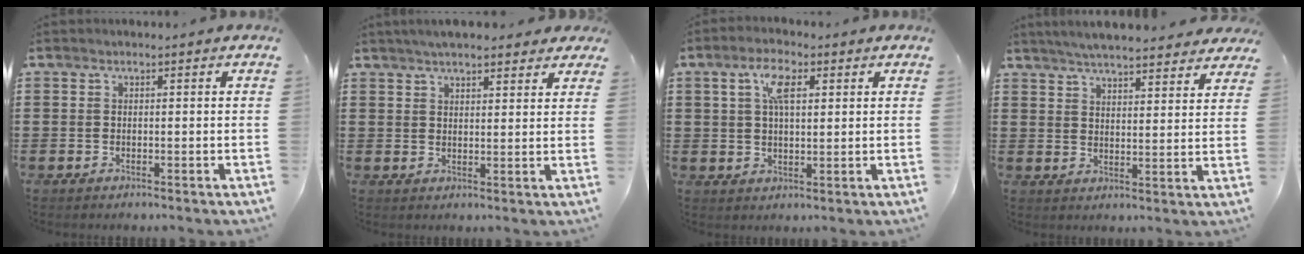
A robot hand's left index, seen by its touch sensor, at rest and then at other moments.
{"total": 4.3, "force": [3.9, 0.8, 1.7], "torque": [-0.043, 0.002, 0.072]}
{"total": 5.4, "force": [2.3, 2.3, 4.3], "torque": [-0.088, 0.009, 0.037]}
{"total": 5.2, "force": [5.0, 0.1, 1.3], "torque": [-0.045, -0.022, 0.089]}